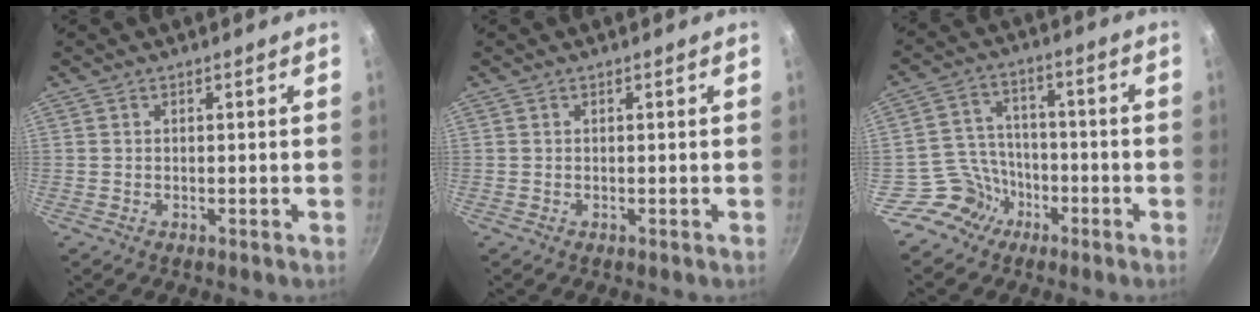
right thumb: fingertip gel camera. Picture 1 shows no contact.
{"total": 0.0}
{"total": 7.7, "force": [-4.6, 6.1, 0.8], "torque": [0.019, 0.048, -0.089]}